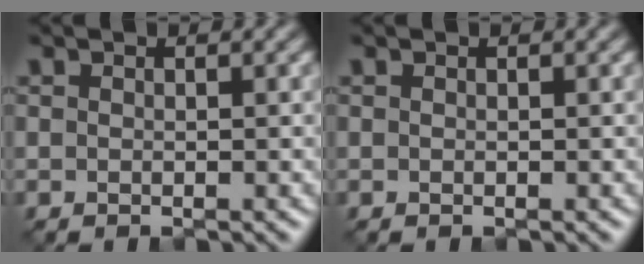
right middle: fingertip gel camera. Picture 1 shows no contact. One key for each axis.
{"total": 0.0}